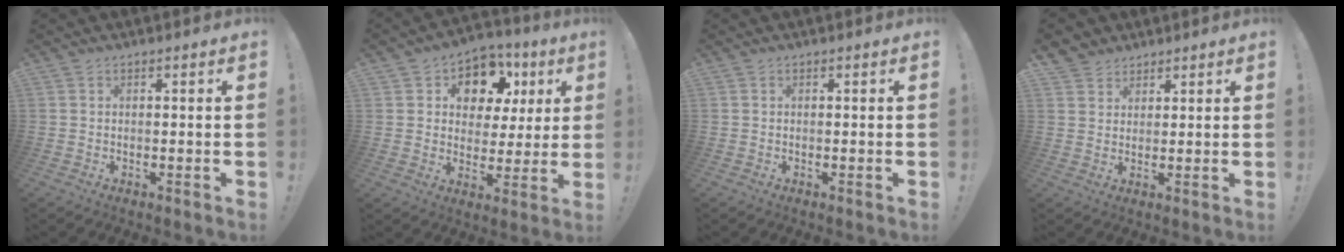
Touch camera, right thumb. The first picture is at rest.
{"total": 10.7, "force": [4.5, 8.6, 4.5], "torque": [-0.068, -0.023, 0.087]}
{"total": 0.0}
{"total": 4.0, "force": [3.1, 2.6, 0.1], "torque": [-0.002, -0.021, 0.059]}